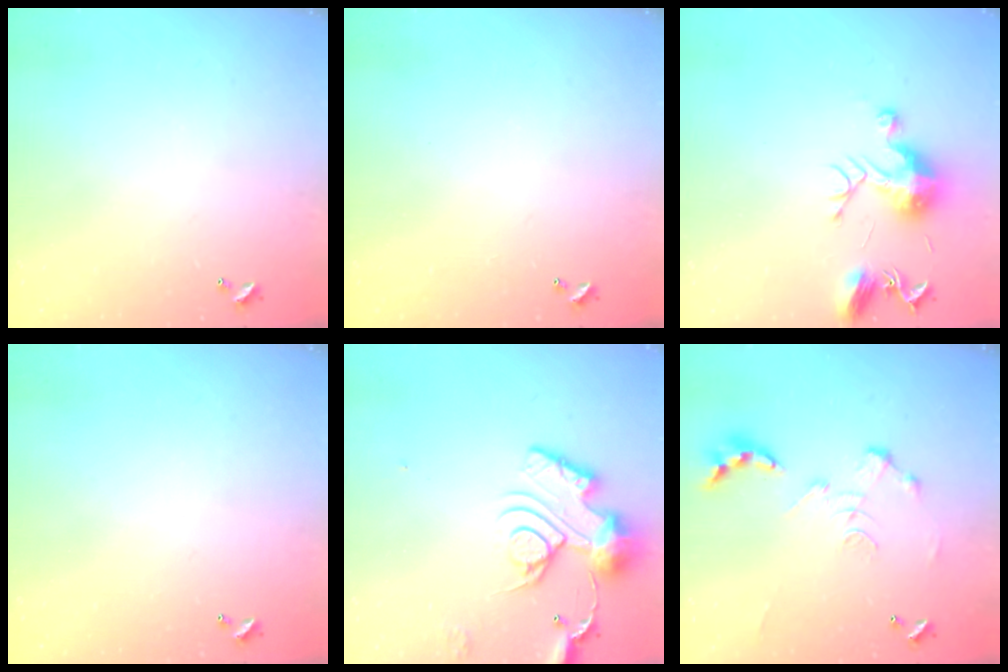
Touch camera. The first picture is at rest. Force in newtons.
{"total": 0.0}
{"total": 9.6, "press": 9.6, "slide": 0.4}
{"total": 0.0}
{"total": 13.9, "press": 13.8, "slide": 1.6}
{"total": 0.0}